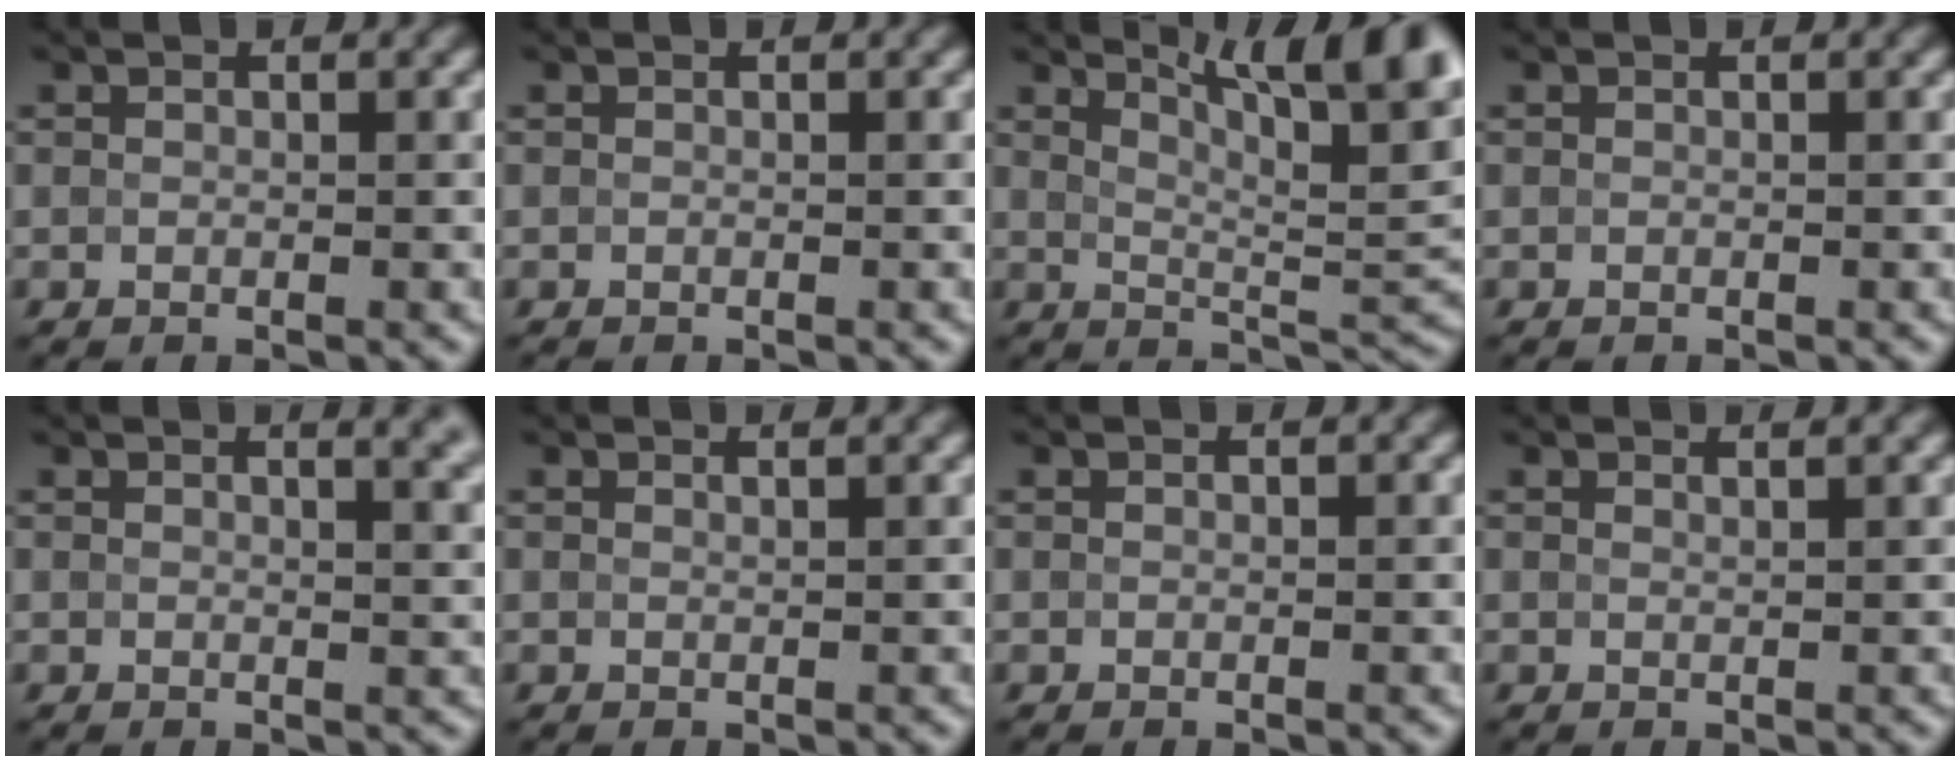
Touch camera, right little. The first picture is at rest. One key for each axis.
{"total": 0.0}
{"total": 10.7, "fx": 6.2, "fy": 3.3, "fz": 8.1, "tx": -0.077, "ty": 0.026, "tz": 0.081}
{"total": 0.0}
{"total": 4.2, "fx": 2.4, "fy": 1.9, "fz": 2.8, "tx": -0.007, "ty": 0.023, "tz": 0.009}
{"total": 0.7, "fx": 0.6, "fy": 0.3, "fz": 0.1, "tx": 0.004, "ty": -0.004, "tz": -0.001}
{"total": 0.0}
{"total": 1.0, "fx": 0.9, "fy": 0.4, "fz": 0.3, "tx": 0.005, "ty": 0.001, "tz": -0.001}